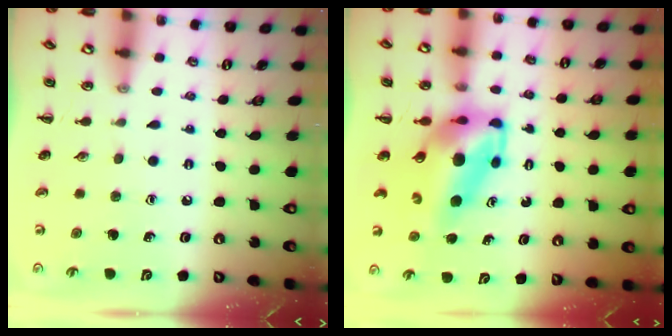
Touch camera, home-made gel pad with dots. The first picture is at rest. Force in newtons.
{"total": 7.6, "press": 7.3, "slide": 2.0}